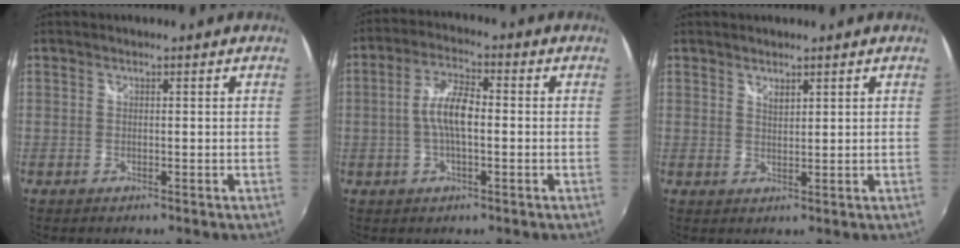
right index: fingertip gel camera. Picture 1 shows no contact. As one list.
[{"total": 6.9, "force": [-0.8, 2.3, 6.5], "torque": [-0.128, 0.012, -0.017]}, {"total": 1.7, "force": [1.3, 0.6, 0.8], "torque": [-0.012, 0.000, 0.023]}]